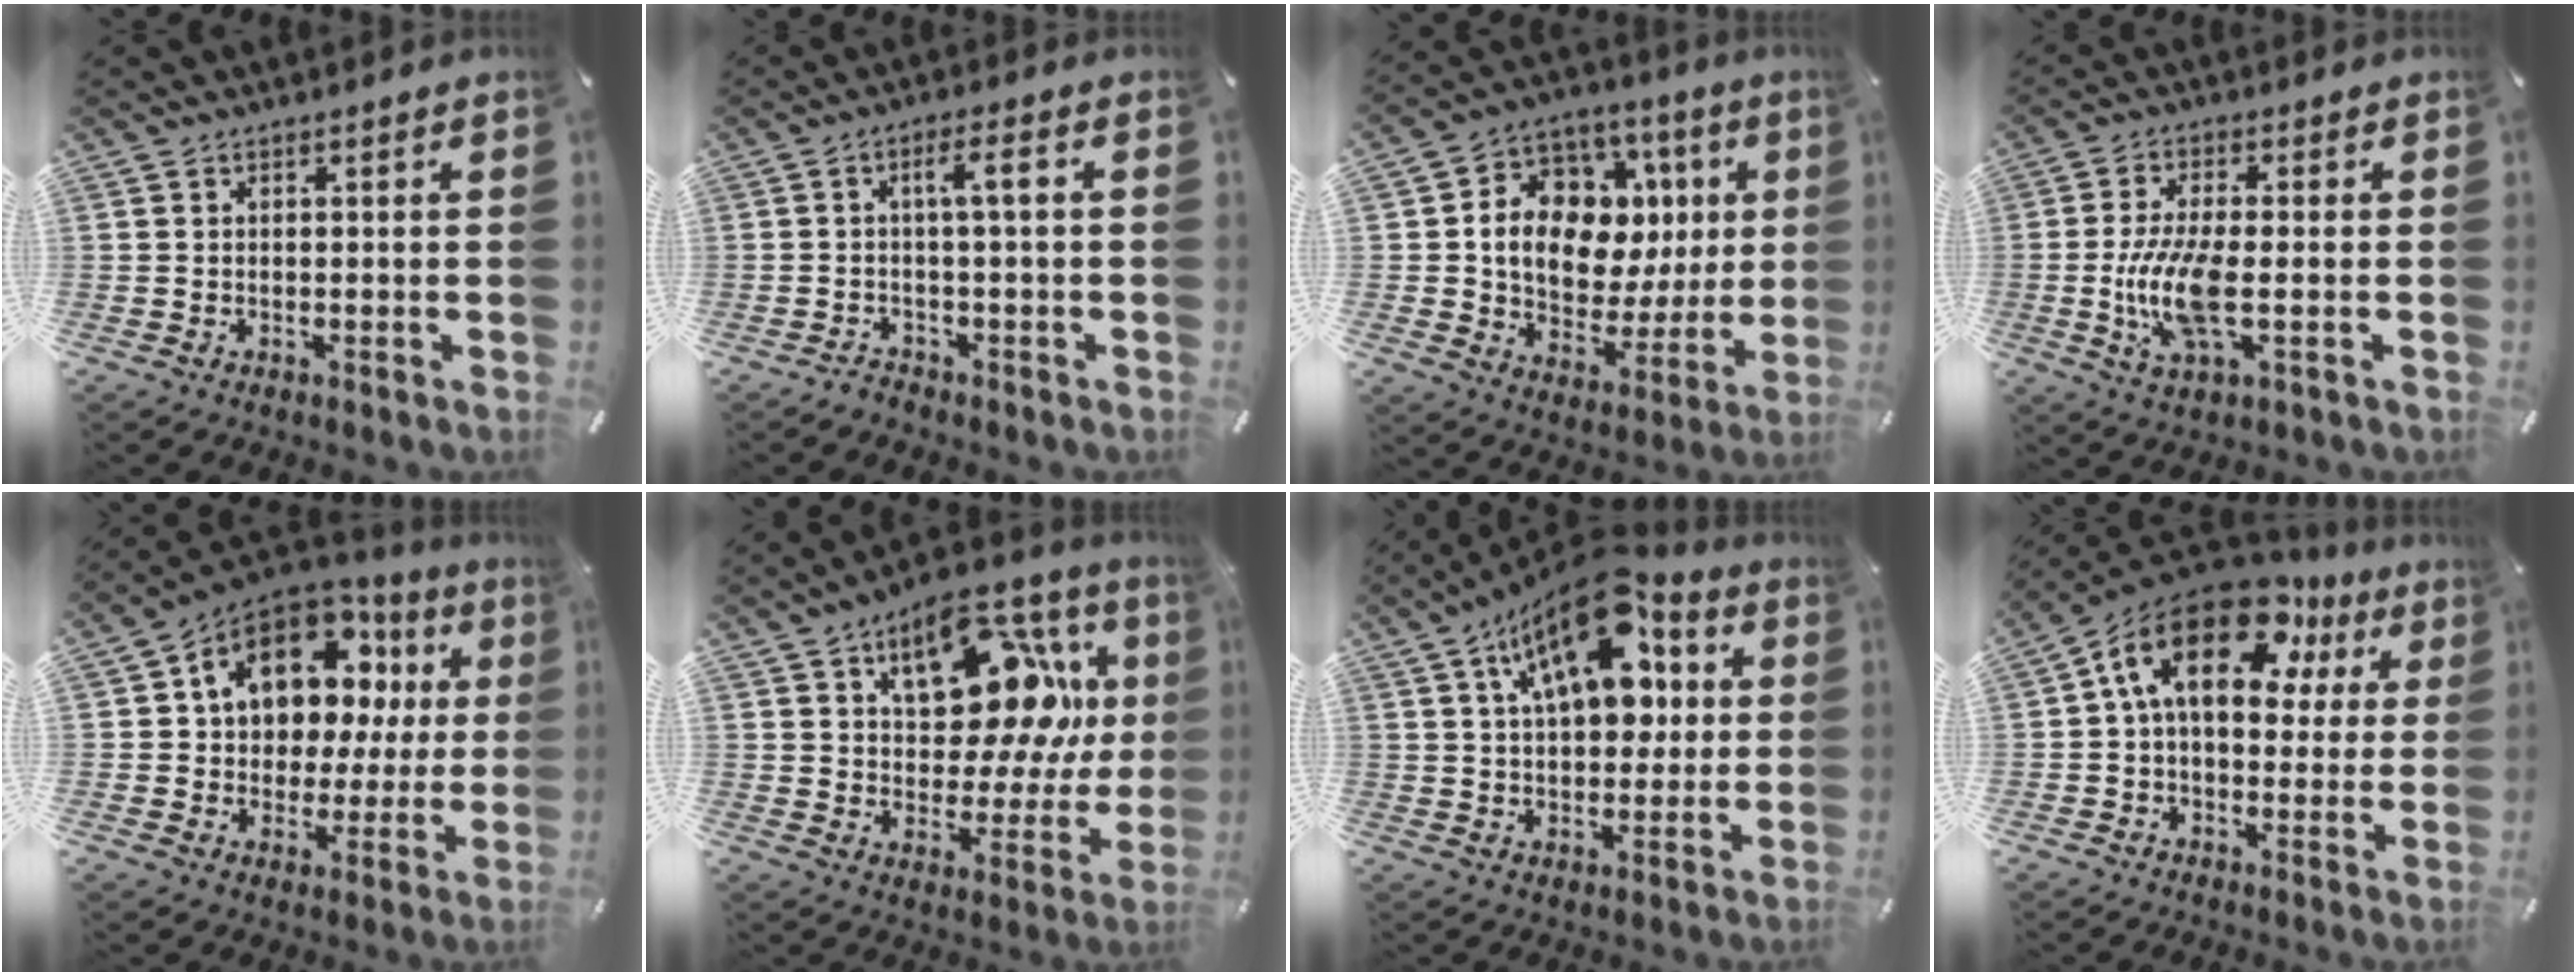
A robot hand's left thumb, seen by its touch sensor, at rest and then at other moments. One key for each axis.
{"total": 4.1, "fx": -0.5, "fy": 0.5, "fz": 4.0, "tx": -0.079, "ty": 0.011, "tz": -0.015}
{"total": 14.1, "fx": 1.4, "fy": 11.5, "fz": 8.1, "tx": -0.131, "ty": -0.007, "tz": 0.034}
{"total": 10.6, "fx": -1.7, "fy": 3.7, "fz": 9.9, "tx": -0.209, "ty": -0.015, "tz": -0.030}
{"total": 15.0, "fx": 6.6, "fy": 10.7, "fz": 8.2, "tx": -0.138, "ty": -0.039, "tz": 0.119}
{"total": 20.9, "fx": 8.5, "fy": 12.0, "fz": 14.8, "tx": -0.204, "ty": -0.044, "tz": 0.142}
{"total": 17.7, "fx": 7.0, "fy": 10.0, "fz": 12.9, "tx": -0.196, "ty": -0.027, "tz": 0.118}
{"total": 19.0, "fx": 7.3, "fy": 11.3, "fz": 13.4, "tx": -0.240, "ty": -0.025, "tz": 0.122}